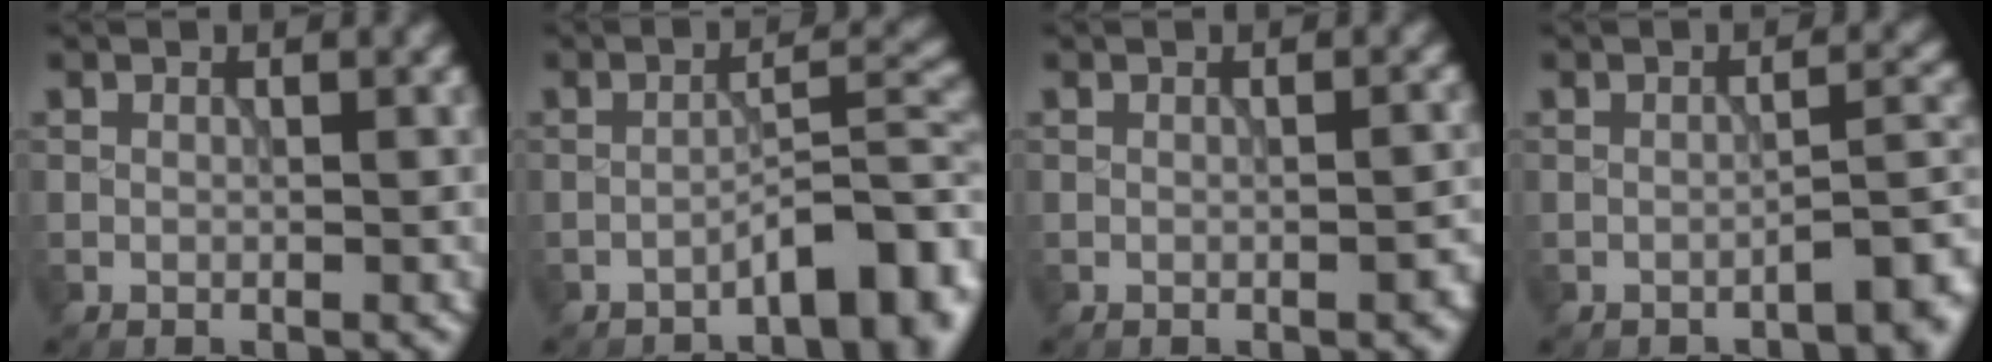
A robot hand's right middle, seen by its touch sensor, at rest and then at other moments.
{"total": 5.5, "force": [-3.4, 1.4, 4.2], "torque": [-0.058, 0.016, -0.053]}
{"total": 1.0, "force": [-0.6, 0.2, 0.9], "torque": [-0.012, 0.002, -0.006]}
{"total": 3.6, "force": [-2.3, 0.9, 2.6], "torque": [-0.033, 0.011, -0.037]}